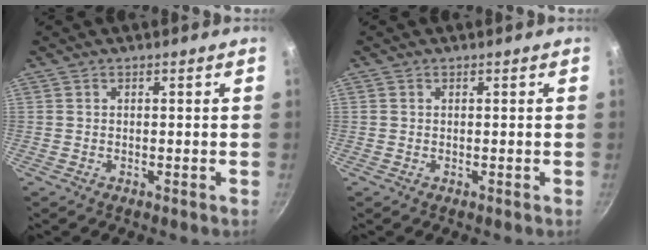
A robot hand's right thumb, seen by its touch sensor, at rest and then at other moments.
{"total": 0.0}